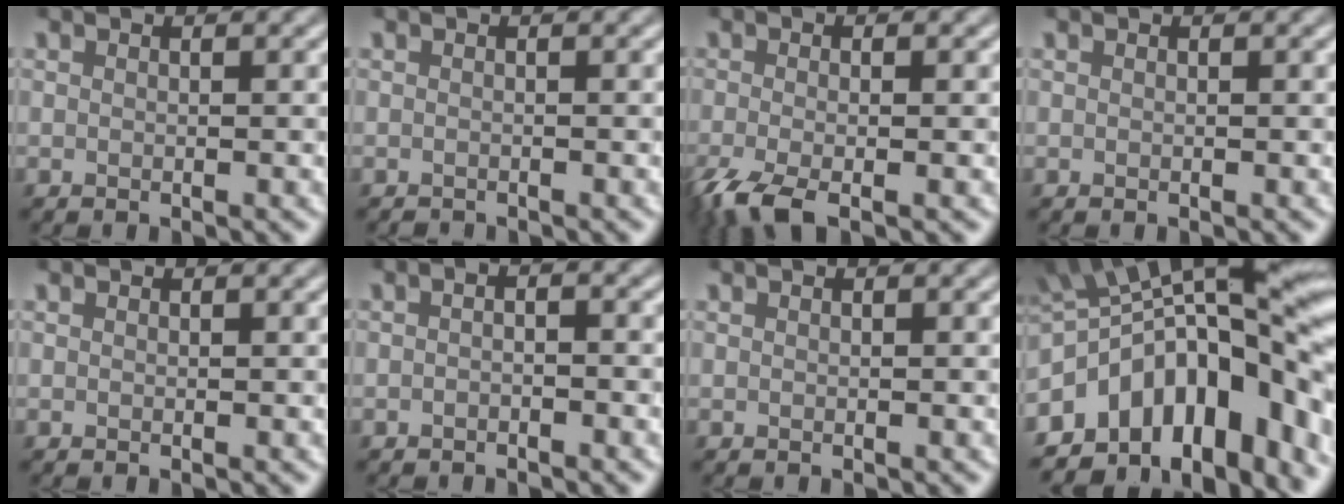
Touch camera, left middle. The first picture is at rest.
{"total": 0.6, "force": [-0.6, 0.0, -0.1], "torque": [0.001, -0.004, -0.011]}
{"total": 4.4, "force": [-2.4, 1.1, 3.5], "torque": [-0.076, -0.009, -0.053]}
{"total": 0.0}
{"total": 0.0}
{"total": 1.1, "force": [-0.8, 0.2, 0.7], "torque": [-0.017, -0.001, -0.017]}
{"total": 0.0}
{"total": 14.9, "force": [-4.6, 8.0, 11.7], "torque": [-0.159, 0.019, -0.082]}